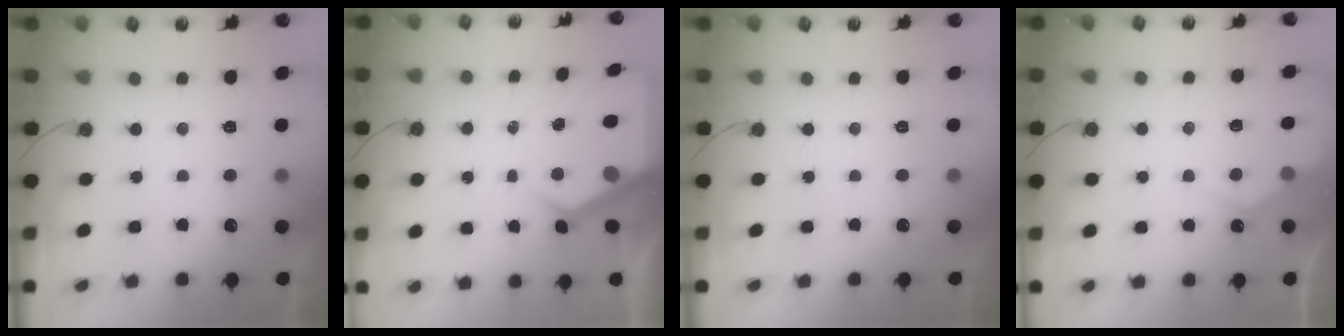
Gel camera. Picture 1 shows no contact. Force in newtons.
{"total": 5.9, "press": 5.9, "slide": 0.5}
{"total": 0.0}
{"total": 5.1, "press": 5.0, "slide": 0.7}